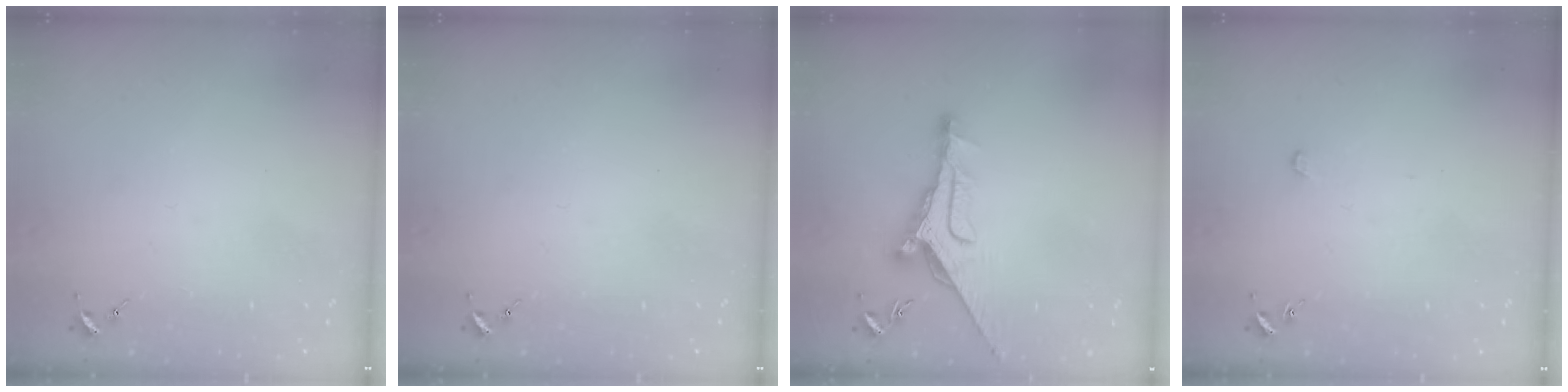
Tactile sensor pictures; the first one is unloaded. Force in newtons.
{"total": 0.0}
{"total": 11.1, "press": 11.1, "slide": 0.8}
{"total": 2.8, "press": 2.8, "slide": 0.1}